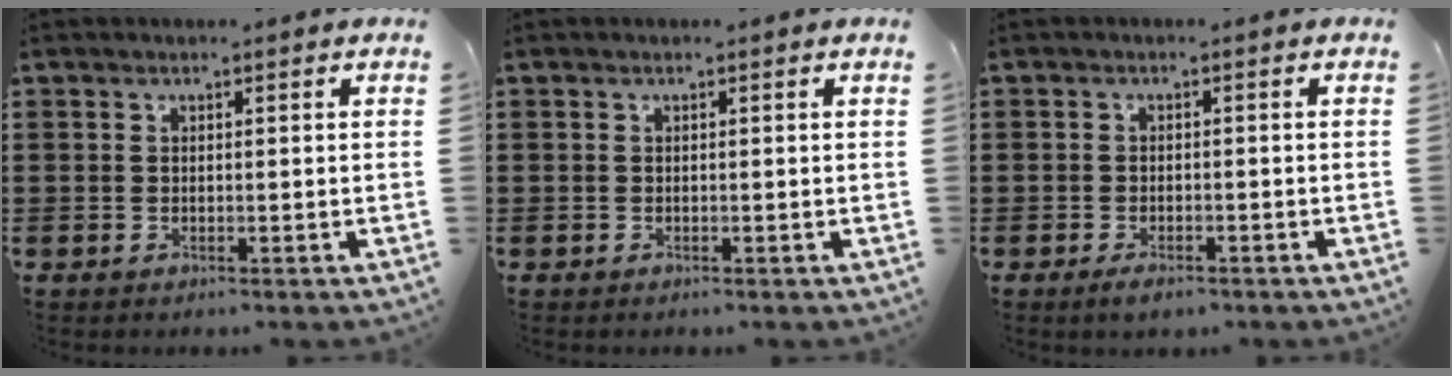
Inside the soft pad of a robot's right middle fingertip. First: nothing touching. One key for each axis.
{"total": 0.0}
{"total": 1.6, "fx": -1.3, "fy": 0.7, "fz": 0.6, "tx": -0.014, "ty": 0.000, "tz": -0.025}